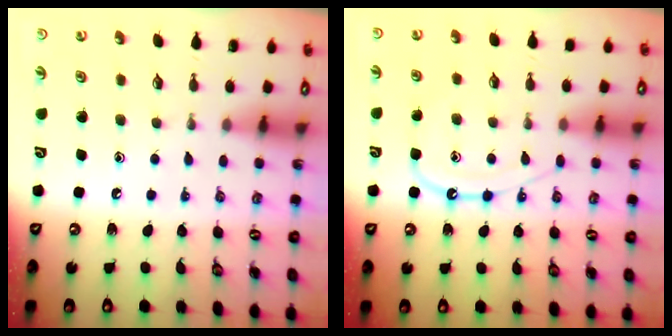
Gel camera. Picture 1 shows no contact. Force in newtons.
{"total": 11.7, "press": 11.6, "slide": 1.1}